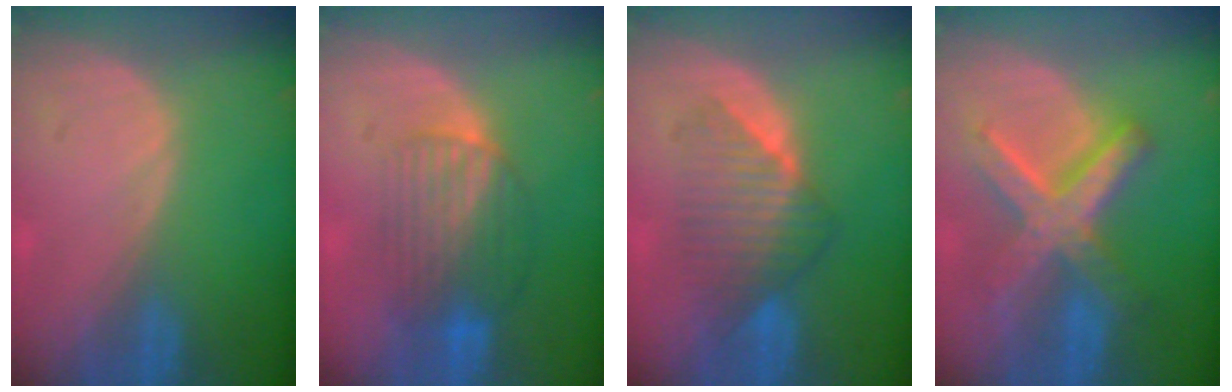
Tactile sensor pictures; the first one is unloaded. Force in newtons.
{"total": 6.7, "press": 6.6, "slide": 1.2}
{"total": 6.7, "press": 6.6, "slide": 1.0}
{"total": 9.0, "press": 9.0, "slide": 0.6}